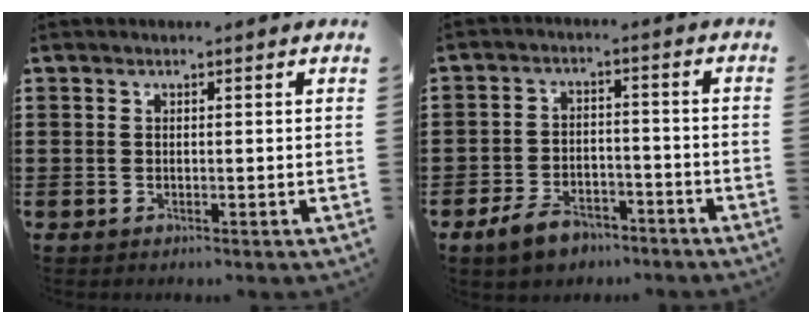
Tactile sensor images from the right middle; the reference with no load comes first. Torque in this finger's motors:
{"motor_torque": [2.10, 0.04, 0.13, 0.04]}